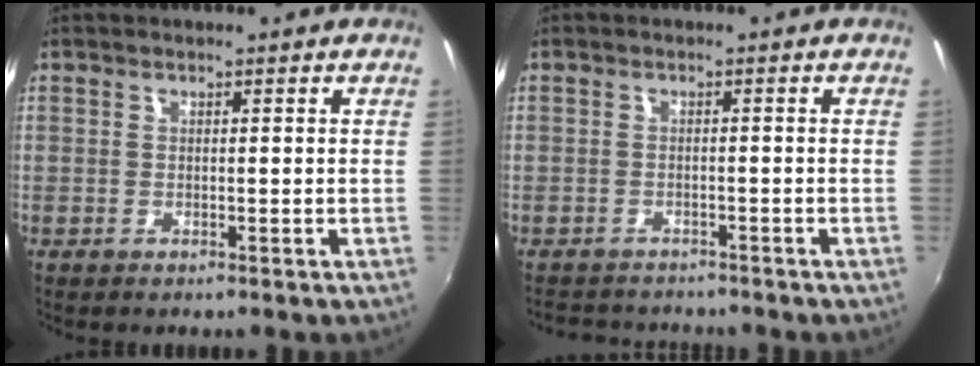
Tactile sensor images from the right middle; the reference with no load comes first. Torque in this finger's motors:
{"motor_torque": [-0.22, -0.07, -0.32, -0.04]}